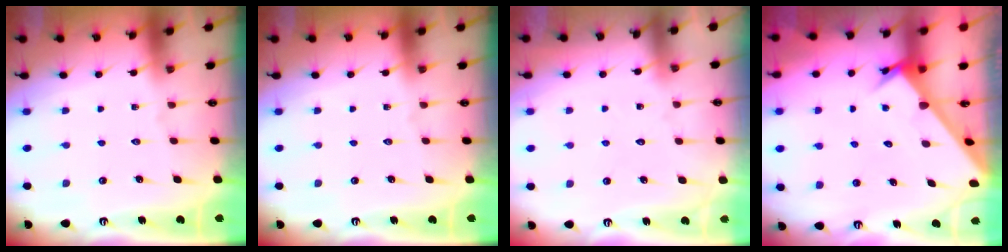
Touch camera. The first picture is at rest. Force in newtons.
{"total": 0.0}
{"total": 2.9, "press": 2.9, "slide": 0.2}
{"total": 3.1, "press": 3.1, "slide": 0.1}